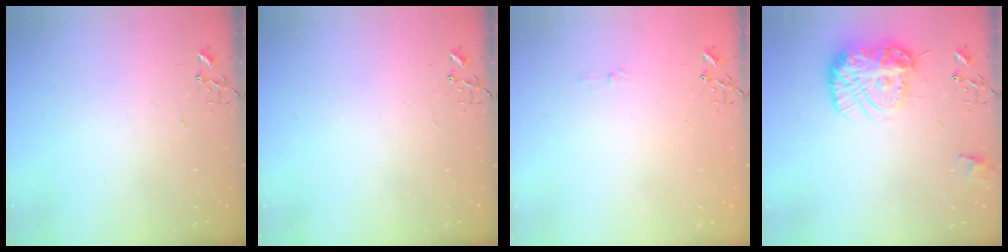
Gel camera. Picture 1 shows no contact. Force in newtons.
{"total": 0.0}
{"total": 3.3, "press": 3.2, "slide": 0.4}
{"total": 15.6, "press": 15.5, "slide": 1.6}